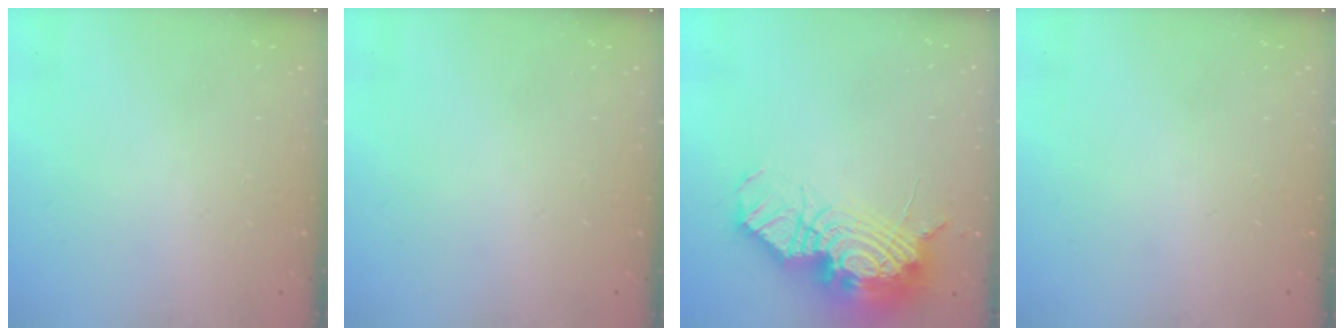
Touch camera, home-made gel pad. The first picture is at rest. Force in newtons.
{"total": 0.0}
{"total": 20.7, "press": 20.6, "slide": 2.1}
{"total": 0.0}